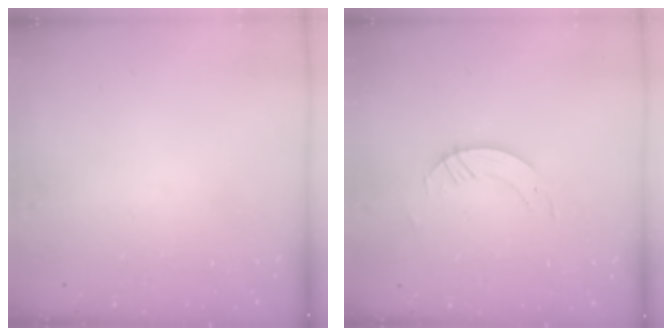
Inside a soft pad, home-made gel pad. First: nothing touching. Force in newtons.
{"total": 3.4, "press": 3.4, "slide": 0.1}